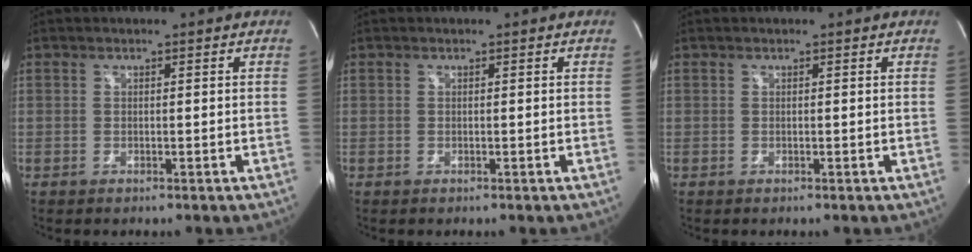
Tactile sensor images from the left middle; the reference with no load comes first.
{"total": 0.0}
{"total": 0.0}